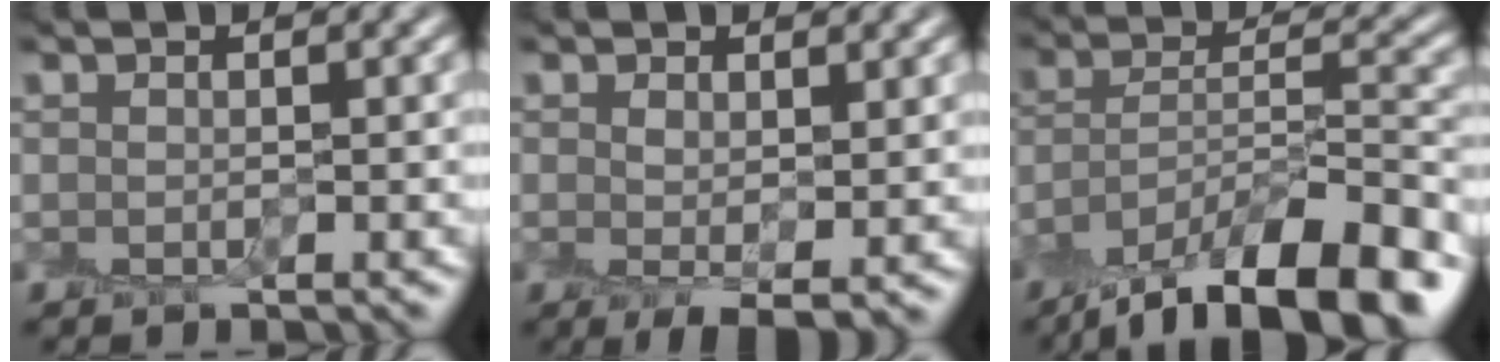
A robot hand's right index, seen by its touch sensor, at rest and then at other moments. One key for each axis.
{"total": 2.5, "fx": 0.1, "fy": 1.0, "fz": 2.3, "tx": -0.038, "ty": -0.006, "tz": 0.005}
{"total": 12.5, "fx": -9.0, "fy": 4.0, "fz": 7.7, "tx": -0.130, "ty": 0.002, "tz": -0.154}